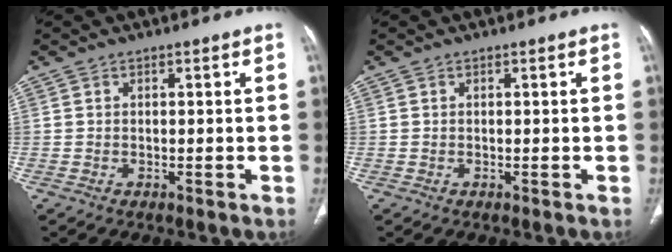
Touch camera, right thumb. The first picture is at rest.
{"total": 0.0}